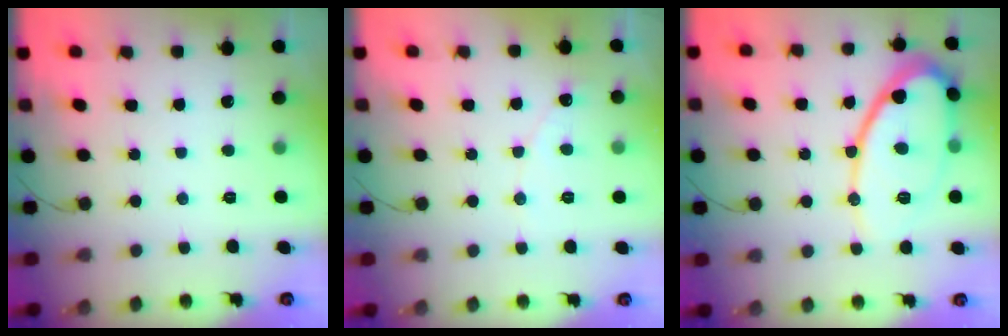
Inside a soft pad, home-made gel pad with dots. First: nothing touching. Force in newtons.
{"total": 2.3, "press": 2.3, "slide": 0.2}
{"total": 15.8, "press": 15.8, "slide": 1.4}